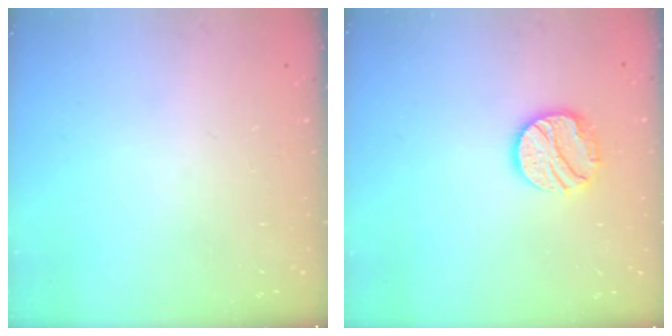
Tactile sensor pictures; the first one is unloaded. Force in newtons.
{"total": 12.0, "press": 12.0, "slide": 0.8}